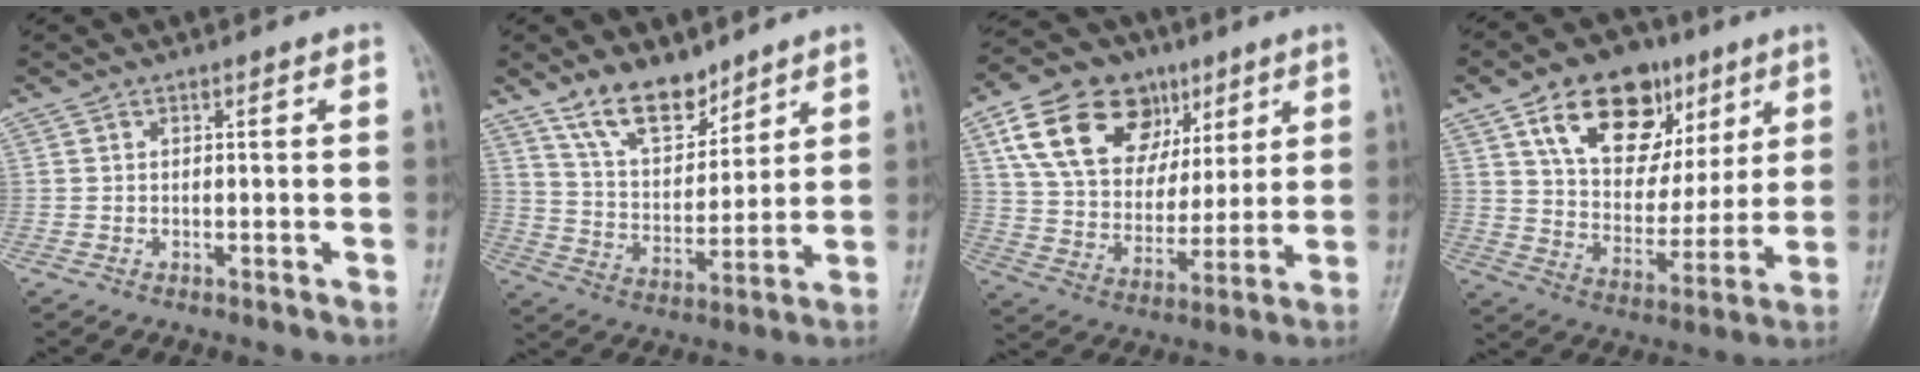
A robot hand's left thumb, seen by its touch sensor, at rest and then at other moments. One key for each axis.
{"total": 11.6, "fx": 8.6, "fy": 5.5, "fz": 5.5, "tx": -0.065, "ty": -0.061, "tz": 0.166}
{"total": 20.1, "fx": 9.2, "fy": 14.1, "fz": 11.1, "tx": -0.158, "ty": -0.012, "tz": 0.162}
{"total": 20.1, "fx": 9.8, "fy": 12.7, "fz": 12.0, "tx": -0.142, "ty": -0.025, "tz": 0.166}